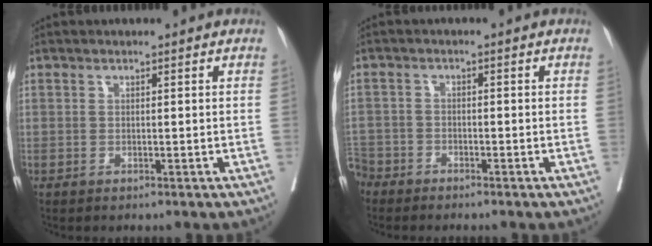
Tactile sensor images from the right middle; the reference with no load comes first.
{"total": 4.3, "force": [-4.0, 1.6, 0.5], "torque": [-0.004, -0.005, -0.082]}